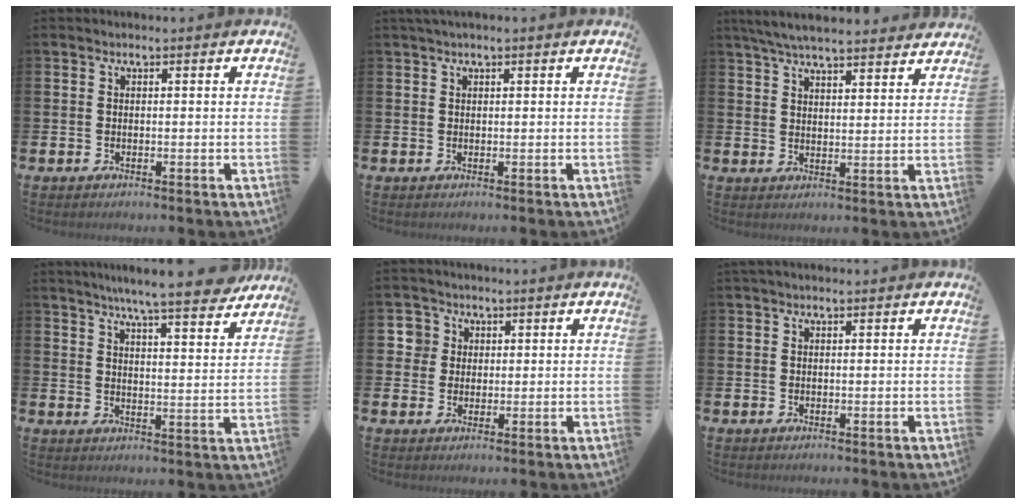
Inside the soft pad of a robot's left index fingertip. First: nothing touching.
{"total": 0.9, "force": [0.7, 0.0, 0.6], "torque": [-0.010, 0.002, 0.012]}
{"total": 6.2, "force": [5.9, 0.7, 1.8], "torque": [-0.049, -0.023, 0.107]}
{"total": 7.9, "force": [7.2, 0.2, 3.2], "torque": [-0.060, -0.043, 0.122]}
{"total": 3.7, "force": [1.7, 3.3, 0.2], "torque": [0.006, 0.003, 0.023]}
{"total": 0.6, "force": [0.5, 0.1, 0.3], "torque": [0.007, -0.003, 0.005]}